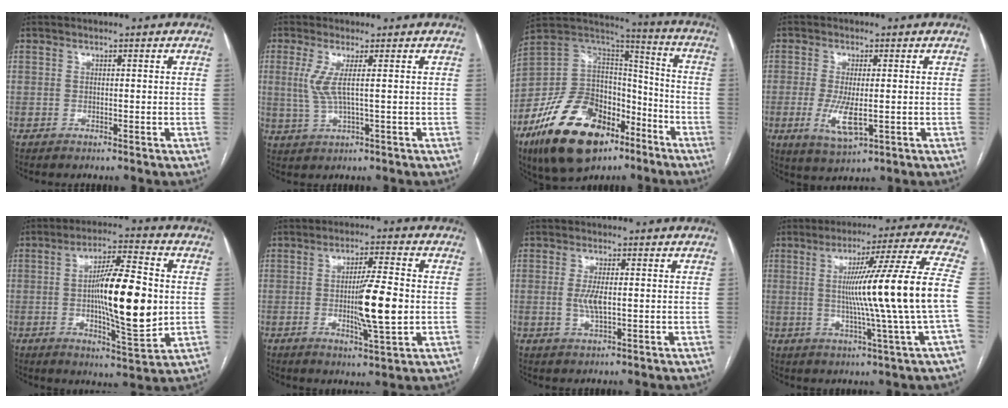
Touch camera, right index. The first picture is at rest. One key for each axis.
{"total": 4.2, "fx": 0.9, "fy": 0.0, "fz": 4.2, "tx": -0.104, "ty": 0.001, "tz": 0.022}
{"total": 24.3, "fx": -14.1, "fy": 12.9, "fz": 15.0, "tx": -0.306, "ty": 0.023, "tz": -0.242}
{"total": 6.2, "fx": -1.2, "fy": 1.7, "fz": 5.8, "tx": -0.122, "ty": -0.015, "tz": -0.017}
{"total": 15.2, "fx": -0.2, "fy": 2.8, "fz": 15.0, "tx": -0.249, "ty": 0.000, "tz": -0.004}
{"total": 9.4, "fx": -1.0, "fy": 0.6, "fz": 9.4, "tx": -0.156, "ty": -0.008, "tz": -0.020}
{"total": 3.5, "fx": 0.0, "fy": 0.9, "fz": 3.4, "tx": -0.074, "ty": -0.005, "tz": 0.000}
{"total": 17.4, "fx": -0.5, "fy": -2.5, "fz": 17.2, "tx": -0.260, "ty": 0.001, "tz": -0.017}